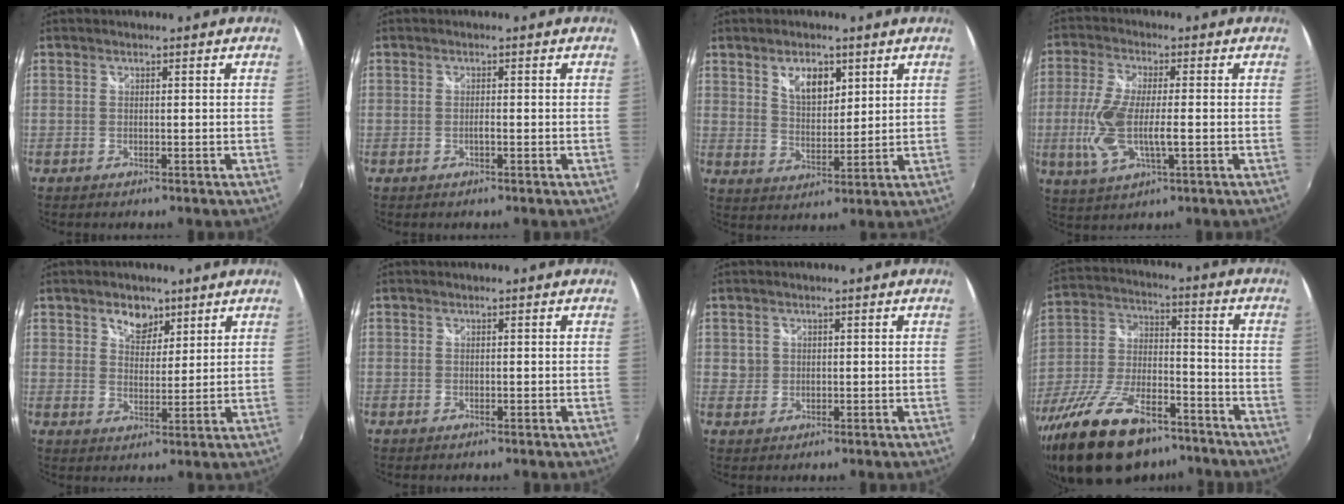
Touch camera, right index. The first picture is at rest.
{"total": 0.7, "force": [-0.3, 0.3, 0.6], "torque": [-0.012, 0.001, -0.006]}
{"total": 6.5, "force": [3.6, 3.5, 4.2], "torque": [-0.065, 0.003, 0.066]}
{"total": 11.0, "force": [-1.8, 3.7, 10.2], "torque": [-0.218, -0.010, -0.033]}
{"total": 5.3, "force": [3.3, 3.5, 2.2], "torque": [-0.021, 0.001, 0.056]}
{"total": 0.0}
{"total": 2.3, "force": [0.4, 2.2, 0.3], "torque": [-0.001, 0.003, 0.005]}
{"total": 22.0, "force": [-15.5, 9.7, 12.2], "torque": [-0.244, -0.012, -0.252]}